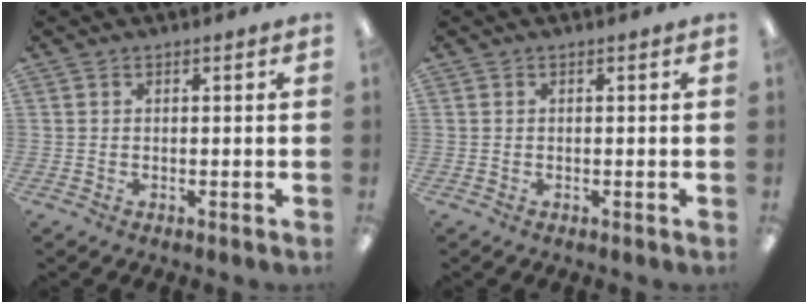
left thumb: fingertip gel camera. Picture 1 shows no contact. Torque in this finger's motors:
{"motor_torque": [0.00, 0.00, 0.00, 0.00, 0.00]}